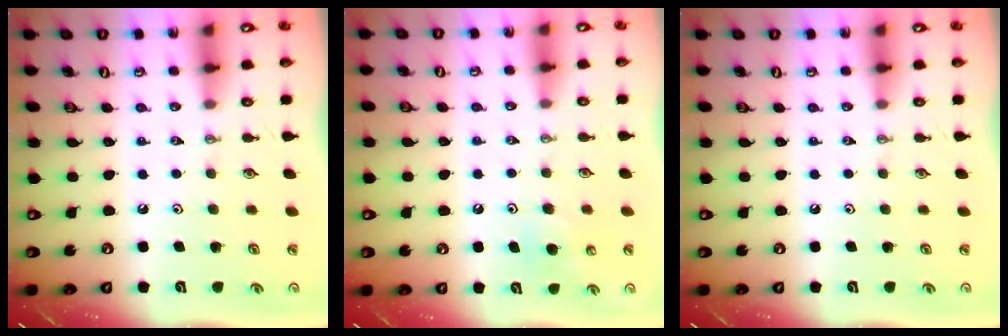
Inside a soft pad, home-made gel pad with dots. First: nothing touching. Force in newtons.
{"total": 5.4, "press": 5.4, "slide": 0.5}
{"total": 0.0}